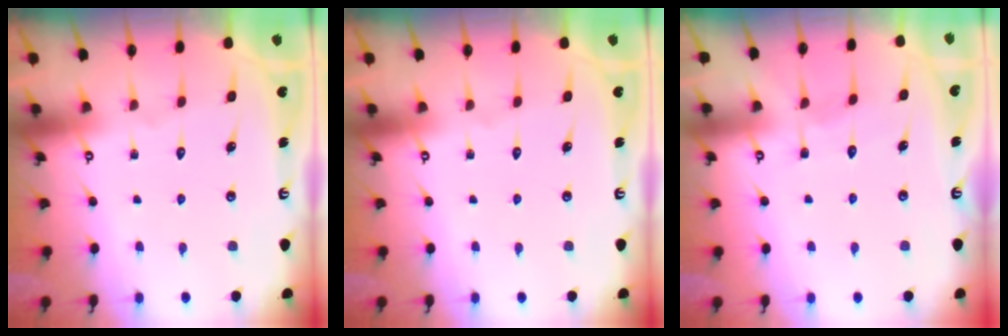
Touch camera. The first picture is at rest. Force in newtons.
{"total": 0.0}
{"total": 4.4, "press": 4.4, "slide": 0.5}